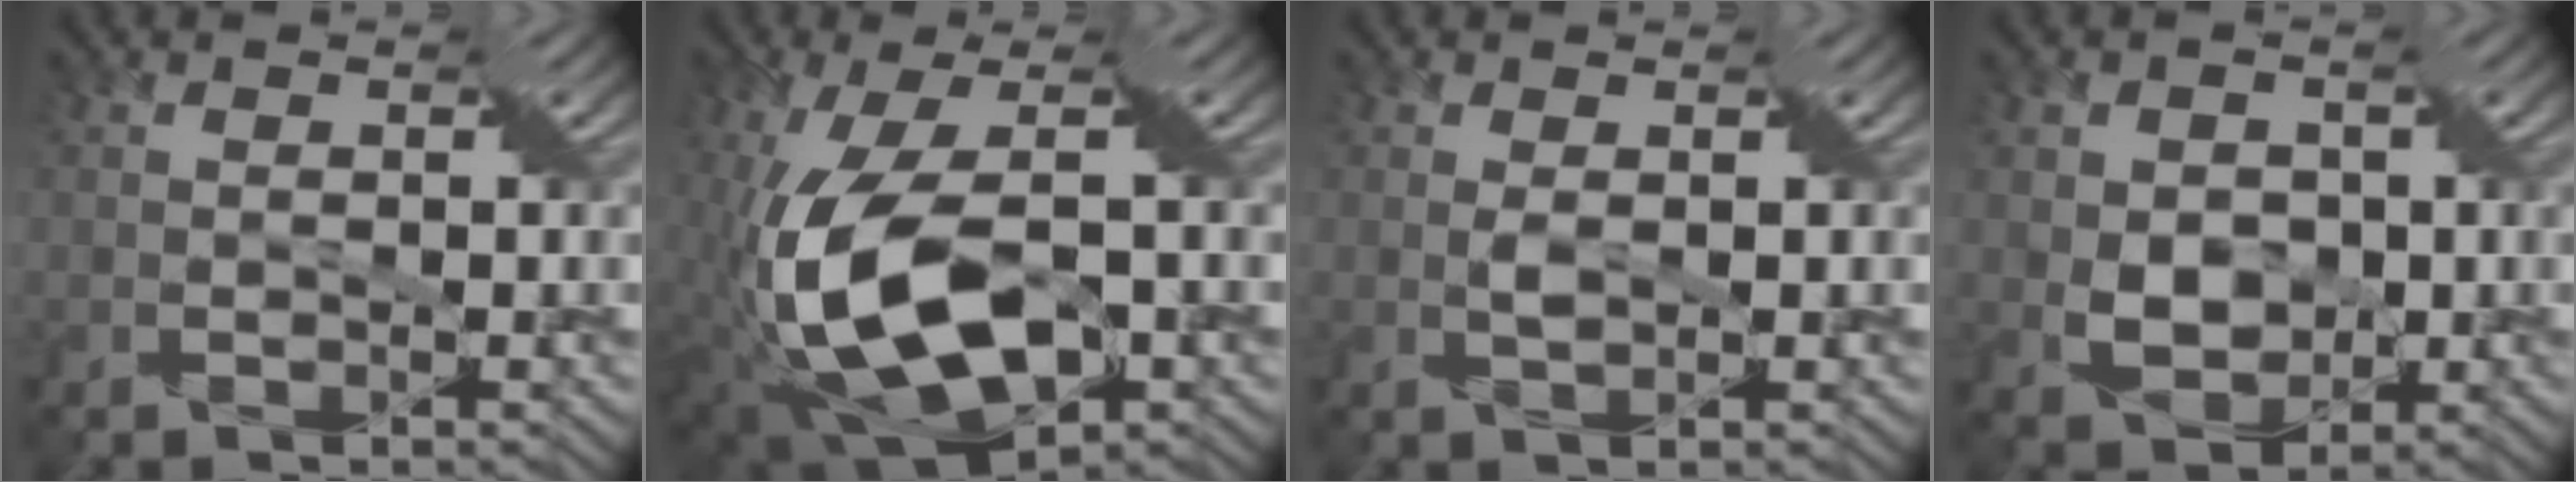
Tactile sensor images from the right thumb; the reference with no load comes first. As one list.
[{"total": 14.7, "force": [-2.8, 7.2, 12.6], "torque": [-0.277, -0.028, -0.041]}, {"total": 1.4, "force": [0.4, 0.0, 1.3], "torque": [-0.044, -0.002, 0.009]}, {"total": 4.5, "force": [0.3, 3.6, 2.7], "torque": [-0.077, -0.008, 0.000]}]